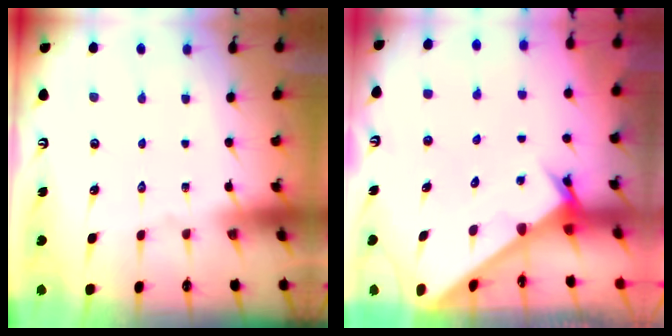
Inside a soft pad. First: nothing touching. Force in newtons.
{"total": 2.9, "press": 2.9, "slide": 0.1}